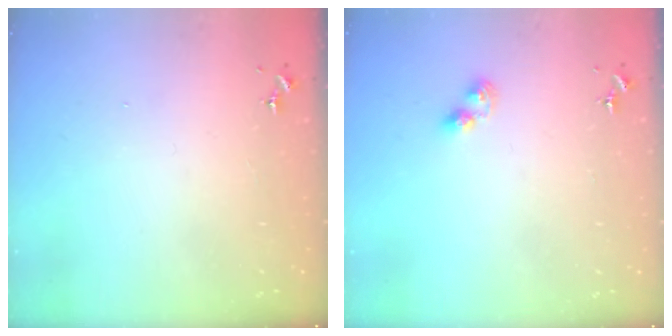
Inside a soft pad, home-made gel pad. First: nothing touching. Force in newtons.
{"total": 3.6, "press": 3.6, "slide": 0.4}